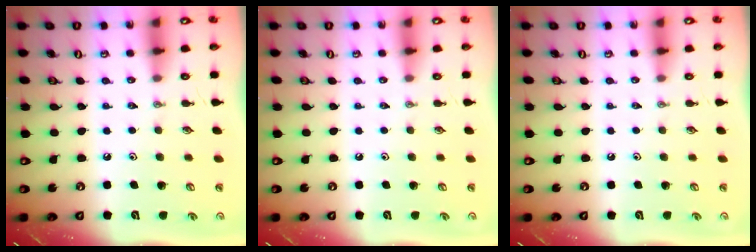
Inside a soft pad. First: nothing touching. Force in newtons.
{"total": 0.0}
{"total": 0.0}